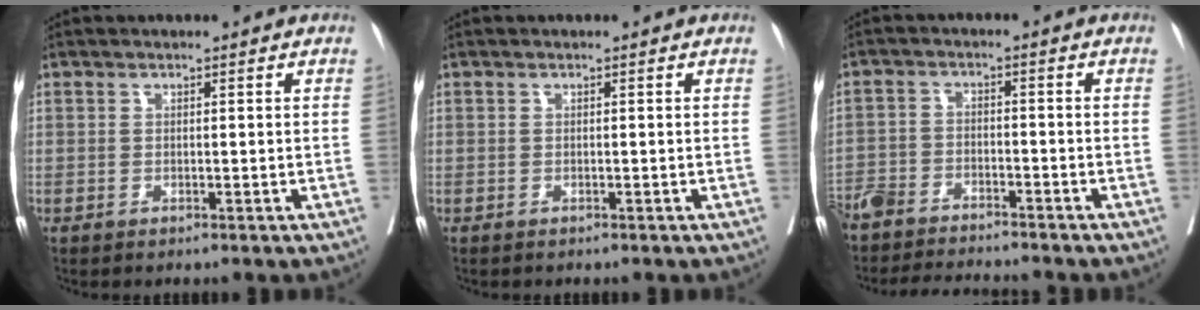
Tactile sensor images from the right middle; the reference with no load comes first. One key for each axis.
{"total": 0.0}
{"total": 9.8, "fx": -9.4, "fy": 1.2, "fz": 2.6, "tx": -0.037, "ty": 0.001, "tz": -0.153}